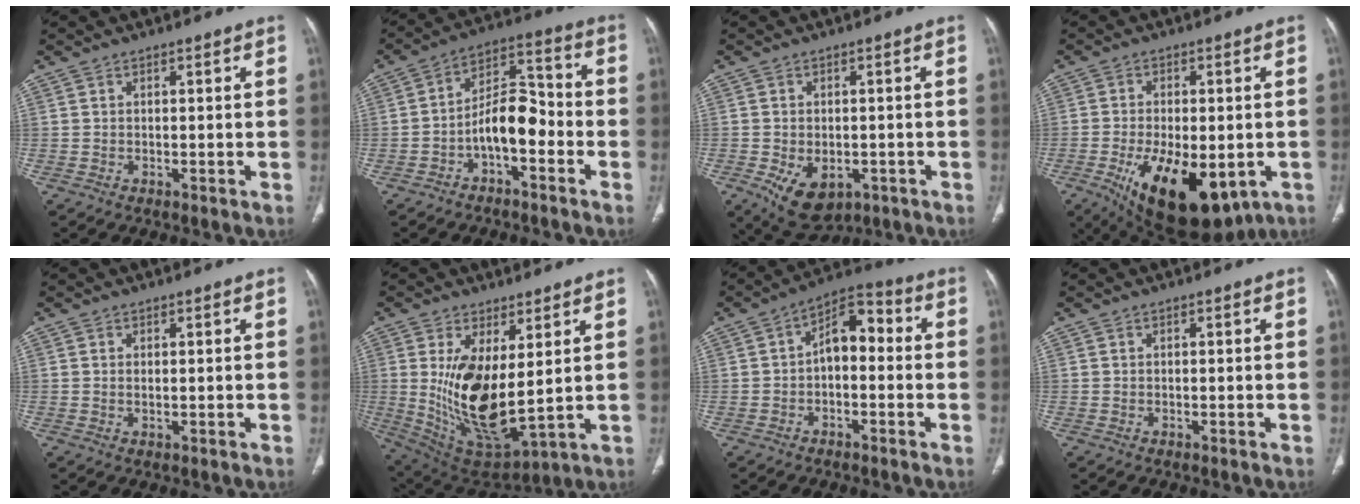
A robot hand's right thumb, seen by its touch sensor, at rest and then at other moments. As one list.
[{"total": 9.8, "force": [-3.5, 4.9, 7.7], "torque": [-0.114, 0.051, -0.065]}, {"total": 8.8, "force": [-3.4, 5.7, 5.8], "torque": [-0.085, 0.003, -0.036]}, {"total": 19.4, "force": [-7.2, 9.5, 15.3], "torque": [-0.228, -0.012, -0.087]}, {"total": 0.7, "force": [0.1, 0.2, 0.6], "torque": [-0.017, 0.000, 0.006]}, {"total": 16.6, "force": [2.4, 7.1, 14.8], "torque": [-0.268, -0.037, 0.072]}, {"total": 8.4, "force": [-0.3, 4.9, 6.8], "torque": [-0.084, 0.038, -0.020]}, {"total": 0.0}]